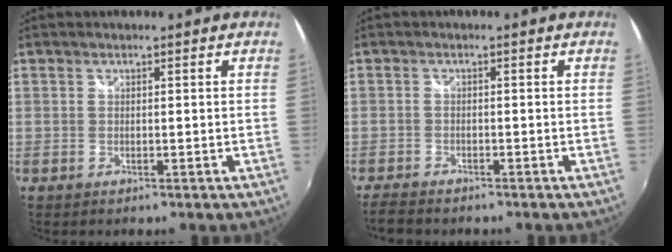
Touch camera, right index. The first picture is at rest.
{"total": 4.4, "force": [-4.1, 1.0, 1.3], "torque": [-0.042, -0.023, -0.075]}